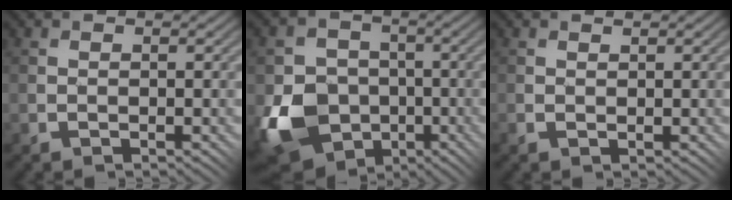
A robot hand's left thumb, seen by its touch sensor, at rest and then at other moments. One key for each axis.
{"total": 11.8, "fx": -4.3, "fy": 9.4, "fz": 5.6, "tx": -0.139, "ty": -0.036, "tz": -0.084}
{"total": 0.6, "fx": 0.5, "fy": 0.0, "fz": 0.2, "tx": -0.007, "ty": 0.001, "tz": 0.012}